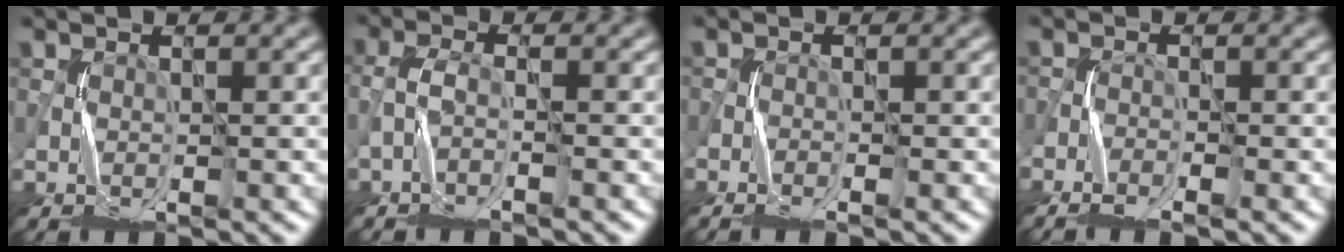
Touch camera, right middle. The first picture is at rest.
{"total": 1.7, "force": [-1.5, 0.1, 0.8], "torque": [-0.018, 0.006, -0.036]}
{"total": 1.3, "force": [-1.2, 0.1, 0.4], "torque": [-0.004, 0.000, -0.028]}
{"total": 3.0, "force": [-2.7, 0.7, 1.3], "torque": [-0.021, -0.005, -0.050]}